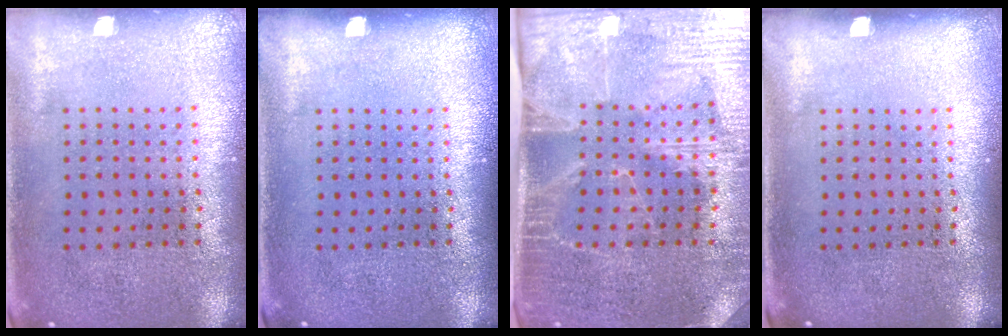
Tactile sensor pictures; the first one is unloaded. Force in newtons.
{"total": 0.0}
{"total": 4.2, "press": 3.5, "slide": 2.2}
{"total": 0.0}